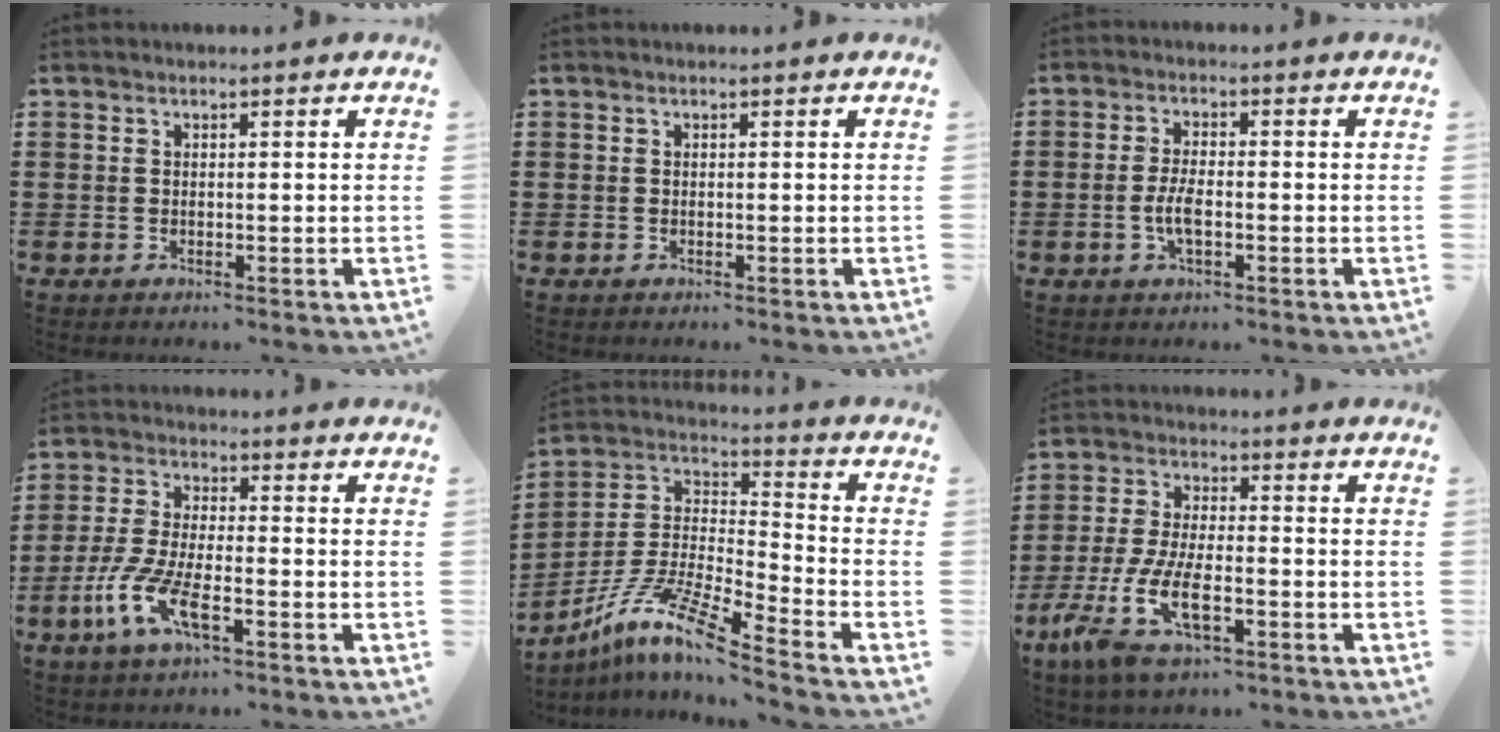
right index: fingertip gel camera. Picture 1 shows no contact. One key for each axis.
{"total": 0.0}
{"total": 3.8, "fx": -0.9, "fy": 1.3, "fz": 3.4, "tx": -0.074, "ty": 0.000, "tz": -0.021}
{"total": 8.2, "fx": -3.9, "fy": 2.3, "fz": 6.9, "tx": -0.174, "ty": -0.017, "tz": -0.079}
{"total": 10.6, "fx": -8.3, "fy": 0.4, "fz": 6.5, "tx": -0.146, "ty": -0.007, "tz": -0.177}
{"total": 10.1, "fx": -4.8, "fy": 3.8, "fz": 8.1, "tx": -0.191, "ty": -0.011, "tz": -0.092}